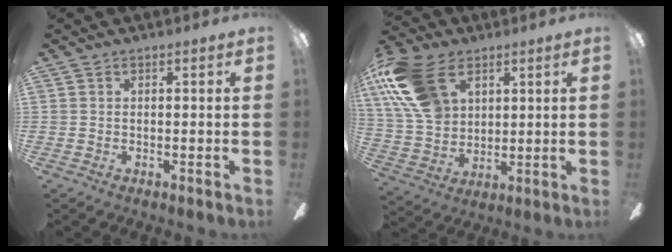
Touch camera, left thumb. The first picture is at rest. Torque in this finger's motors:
{"motor_torque": [-0.09, 0.82, 1.29, -1.48, 0.15]}